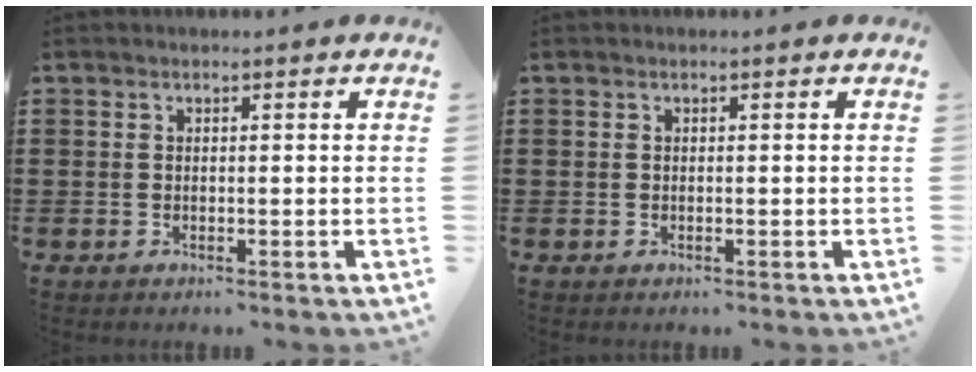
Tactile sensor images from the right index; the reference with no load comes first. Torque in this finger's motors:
{"motor_torque": [0.03, 0.07, 0.04, 0.00]}